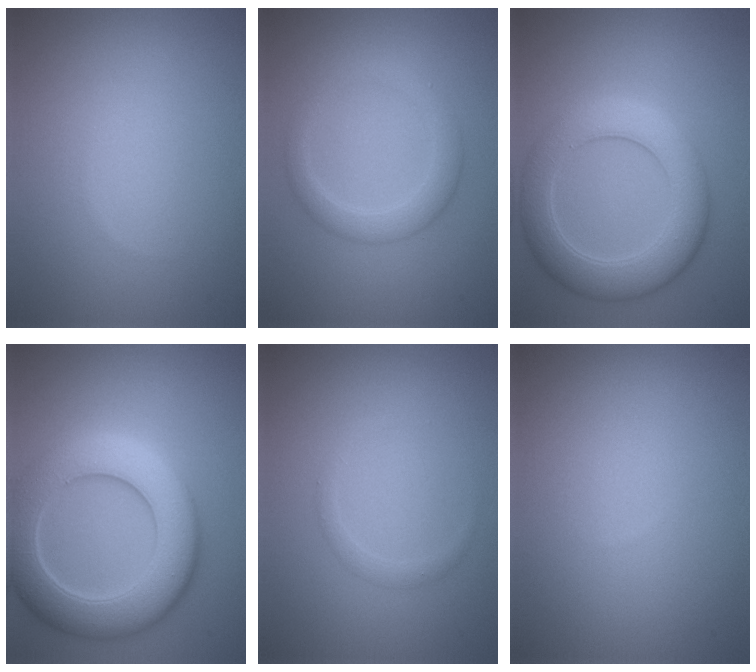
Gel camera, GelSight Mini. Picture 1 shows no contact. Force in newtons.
{"total": 2.8, "press": 2.8, "slide": 0.2}
{"total": 6.3, "press": 6.3, "slide": 0.4}
{"total": 8.7, "press": 8.7, "slide": 0.5}
{"total": 1.0, "press": 1.0, "slide": 0.1}
{"total": 0.0}